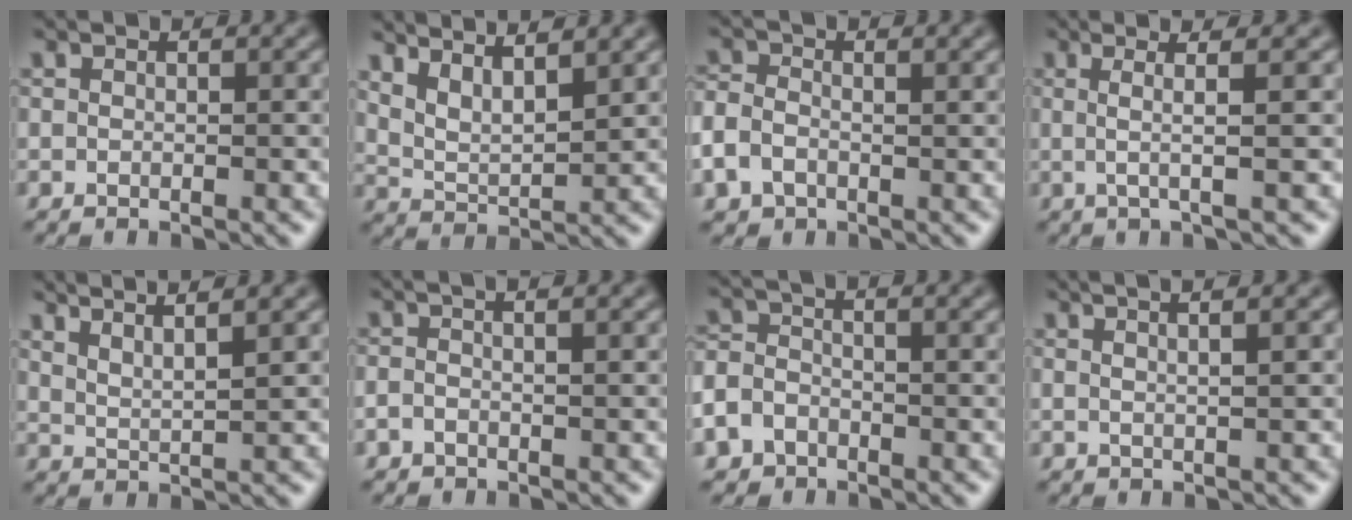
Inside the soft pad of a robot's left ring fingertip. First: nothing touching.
{"total": 5.0, "force": [4.0, 1.4, 2.6], "torque": [-0.045, 0.013, 0.061]}
{"total": 3.0, "force": [-0.8, 2.3, 1.8], "torque": [-0.048, -0.003, -0.020]}
{"total": 3.0, "force": [0.6, 0.4, 3.0], "torque": [-0.059, 0.004, 0.003]}
{"total": 4.9, "force": [3.9, 1.0, 2.7], "torque": [-0.024, 0.022, 0.039]}
{"total": 1.4, "force": [0.2, 0.4, 1.3], "torque": [-0.027, 0.002, -0.004]}
{"total": 2.8, "force": [-1.8, 1.9, 1.1], "torque": [-0.031, -0.002, -0.043]}
{"total": 5.4, "force": [3.0, 2.3, 3.9], "torque": [-0.022, 0.041, 0.005]}